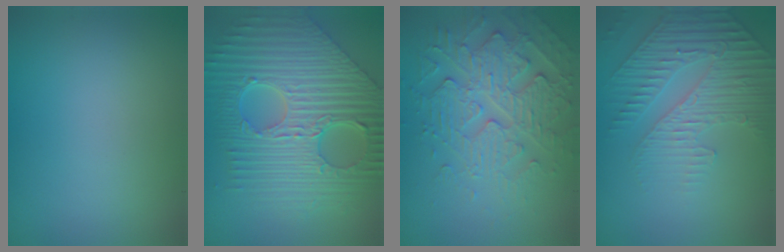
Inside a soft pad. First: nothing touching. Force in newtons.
{"total": 10.1, "press": 7.0, "slide": 7.3}
{"total": 4.7, "press": 4.2, "slide": 2.2}
{"total": 4.7, "press": 3.3, "slide": 3.4}